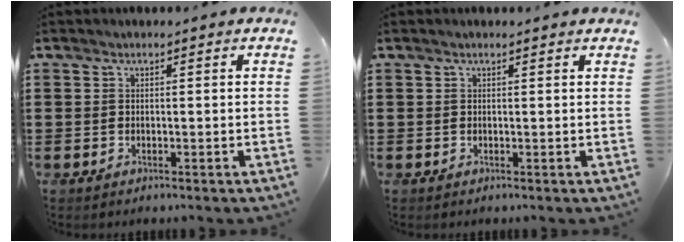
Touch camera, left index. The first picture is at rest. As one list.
[{"total": 0.5, "force": [0.3, 0.0, 0.4], "torque": [-0.009, -0.001, 0.006]}]